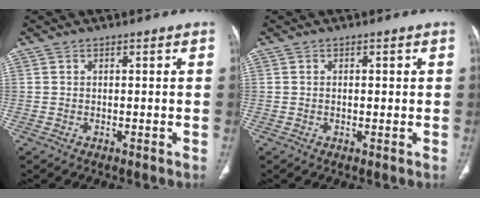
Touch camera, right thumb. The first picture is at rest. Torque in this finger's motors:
{"motor_torque": [0.20, -0.26, -0.39, 0.17, -0.02]}